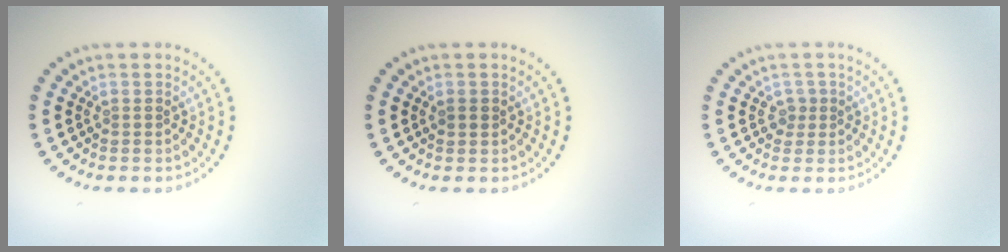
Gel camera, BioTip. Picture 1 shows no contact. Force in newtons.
{"total": 0.9, "press": 0.8, "slide": 0.3}
{"total": 1.2, "press": 0.9, "slide": 0.7}